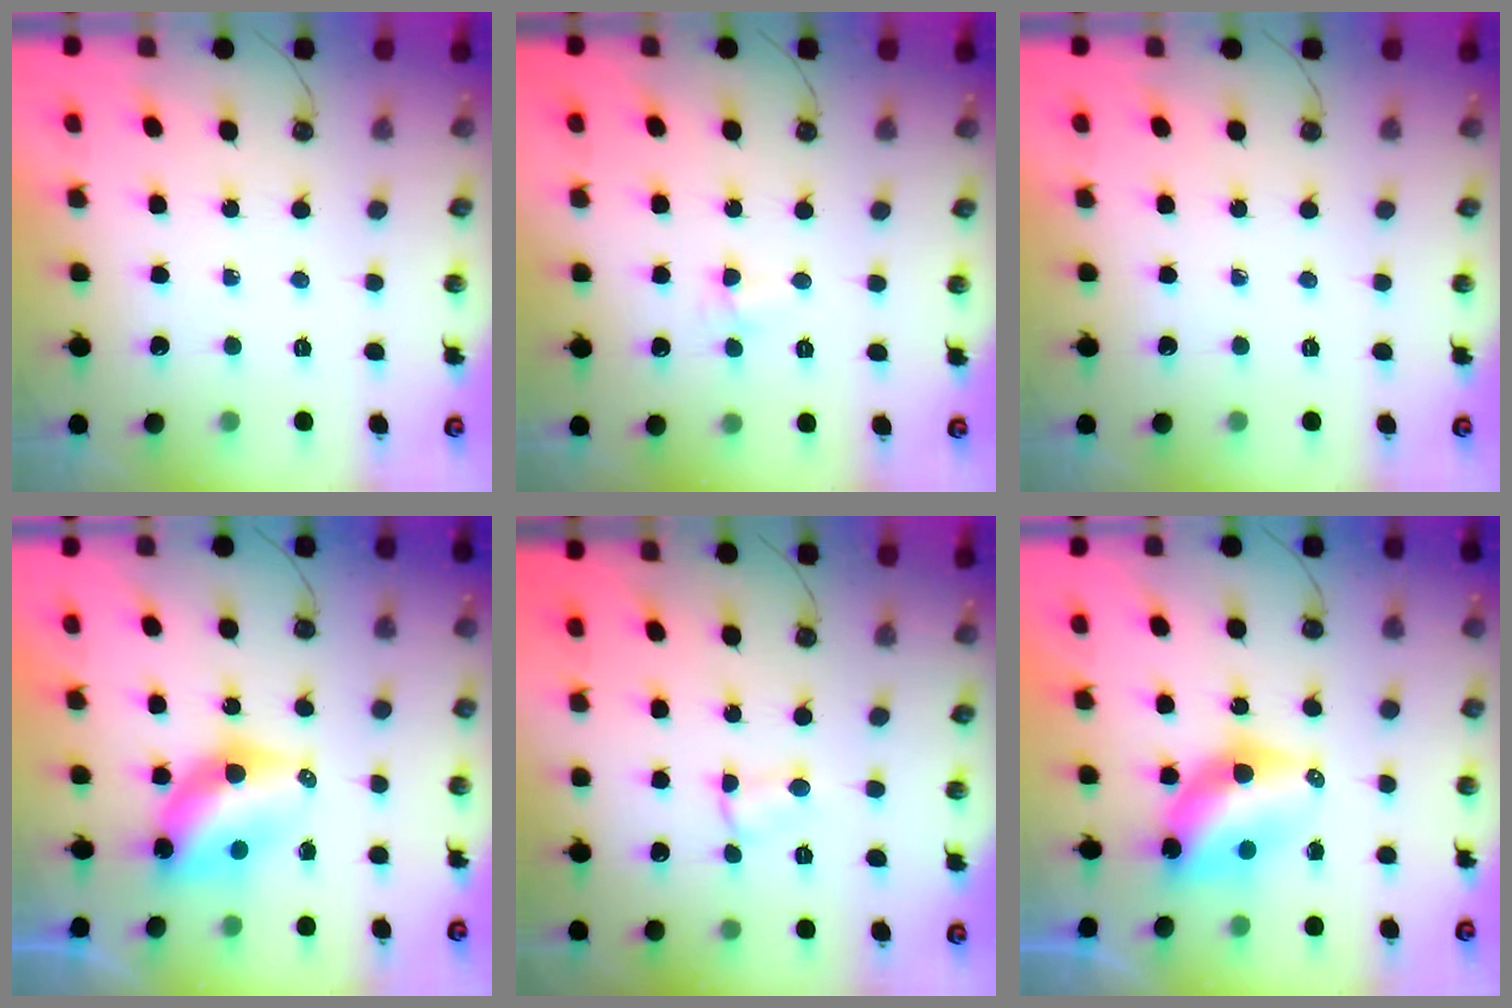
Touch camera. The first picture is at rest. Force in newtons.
{"total": 4.6, "press": 3.4, "slide": 3.0}
{"total": 0.0}
{"total": 7.8, "press": 7.8, "slide": 0.2}
{"total": 2.5, "press": 2.5, "slide": 0.4}
{"total": 8.2, "press": 8.1, "slide": 0.2}